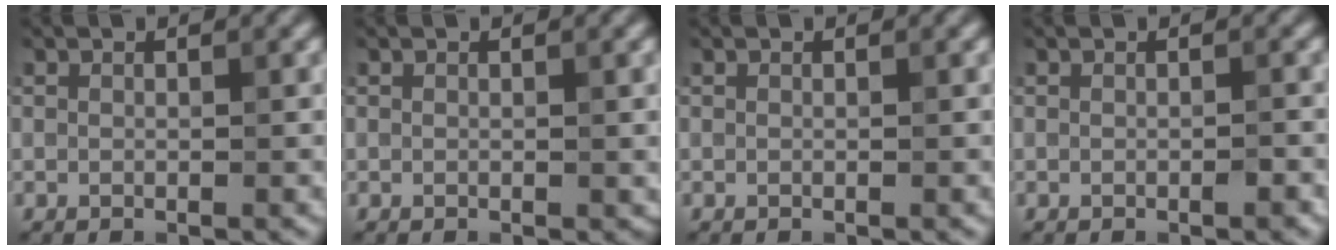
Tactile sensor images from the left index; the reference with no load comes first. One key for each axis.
{"total": 0.0}
{"total": 0.0}
{"total": 0.6, "fx": -0.3, "fy": 0.1, "fz": 0.6, "tx": -0.008, "ty": 0.001, "tz": -0.004}